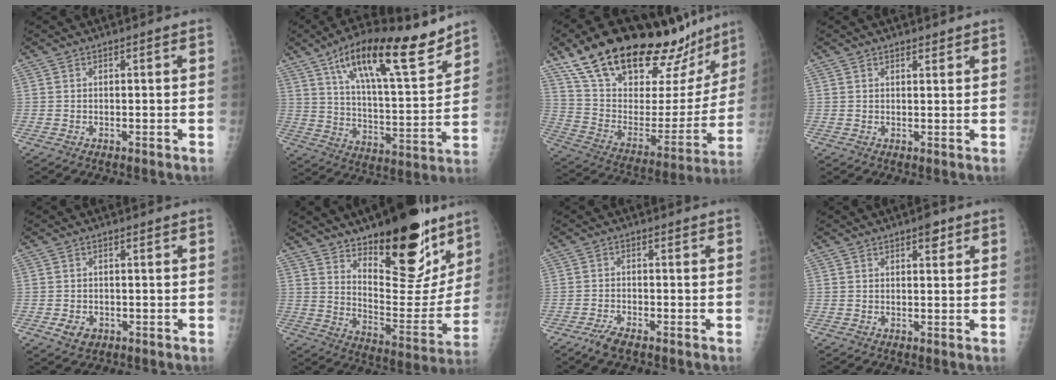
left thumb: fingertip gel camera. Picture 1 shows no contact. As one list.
[{"total": 21.1, "force": [13.8, 6.1, 14.7], "torque": [-0.211, -0.060, 0.229]}, {"total": 34.0, "force": [25.1, 12.4, 19.2], "torque": [-0.273, -0.067, 0.390]}, {"total": 1.4, "force": [1.2, 0.5, 0.4], "torque": [0.002, -0.009, 0.017]}, {"total": 3.0, "force": [-1.0, 2.4, 1.6], "torque": [-0.023, -0.001, -0.008]}, {"total": 24.9, "force": [16.3, 10.0, 15.9], "torque": [-0.176, -0.097, 0.246]}, {"total": 3.2, "force": [-2.3, 1.0, 1.9], "torque": [-0.046, 0.003, -0.045]}, {"total": 2.6, "force": [1.6, 1.2, 1.8], "torque": [-0.014, -0.005, 0.019]}]